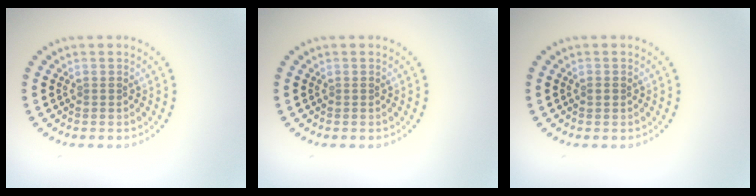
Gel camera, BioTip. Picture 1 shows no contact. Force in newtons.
{"total": 0.0}
{"total": 0.5, "press": 0.5, "slide": 0.0}